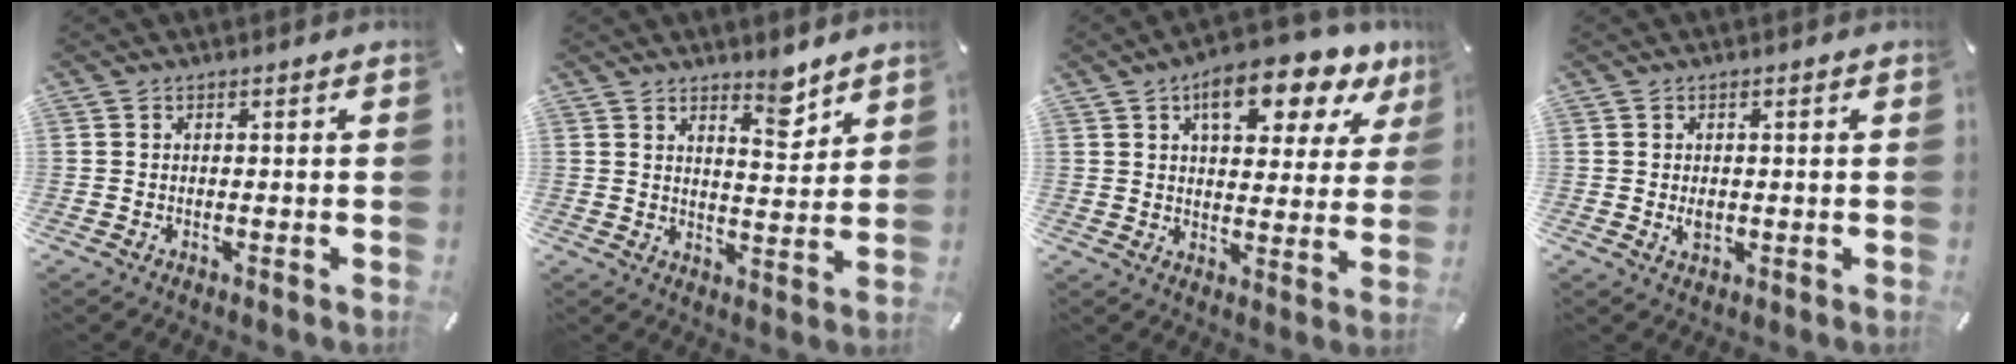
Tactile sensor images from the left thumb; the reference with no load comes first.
{"total": 6.3, "force": [5.3, 2.2, 2.7], "torque": [-0.019, -0.045, 0.088]}
{"total": 13.0, "force": [8.2, 6.2, 8.0], "torque": [-0.090, -0.047, 0.132]}
{"total": 2.0, "force": [0.0, 1.4, 1.5], "torque": [-0.037, -0.001, -0.003]}